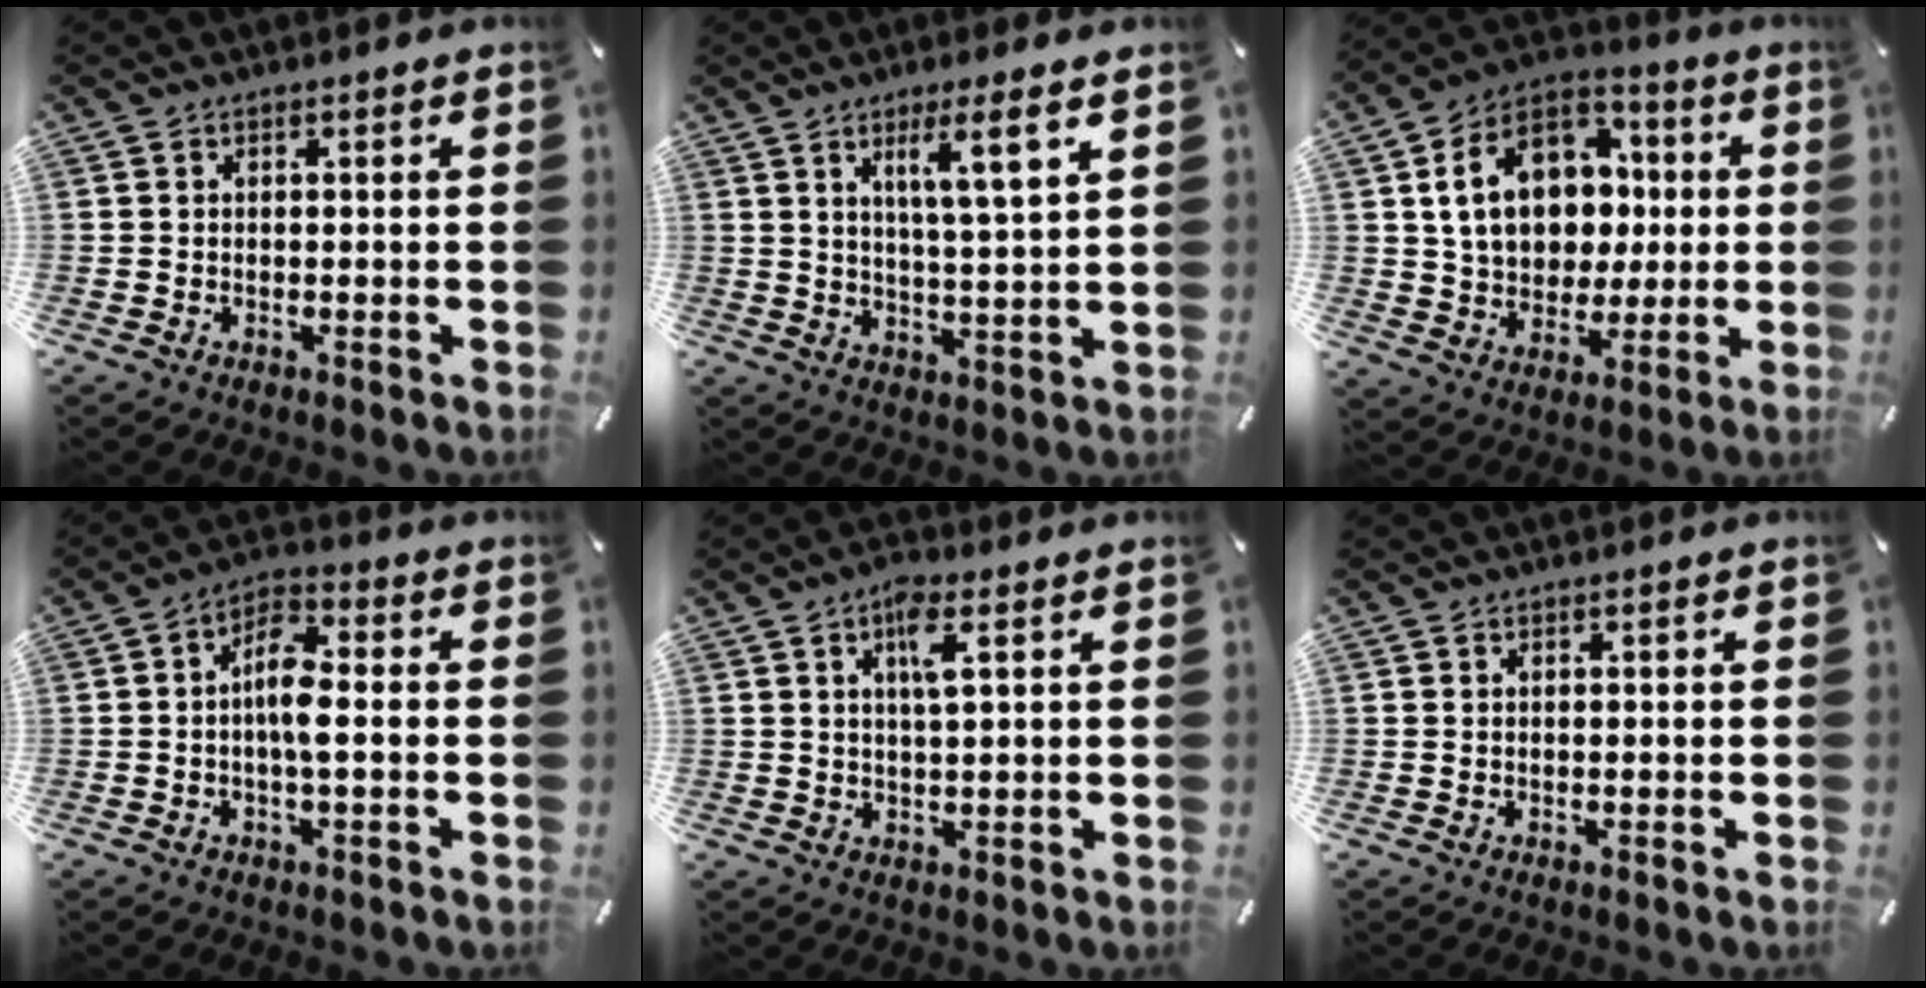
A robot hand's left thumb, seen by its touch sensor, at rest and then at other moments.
{"total": 8.5, "force": [4.7, 0.4, 7.1], "torque": [-0.125, -0.016, 0.072]}
{"total": 16.7, "force": [2.4, 13.6, 9.3], "torque": [-0.157, 0.008, 0.052]}
{"total": 7.7, "force": [-1.0, 3.1, 7.0], "torque": [-0.134, 0.010, -0.017]}
{"total": 5.7, "force": [2.4, 1.2, 5.0], "torque": [-0.097, 0.001, 0.037]}
{"total": 0.0}